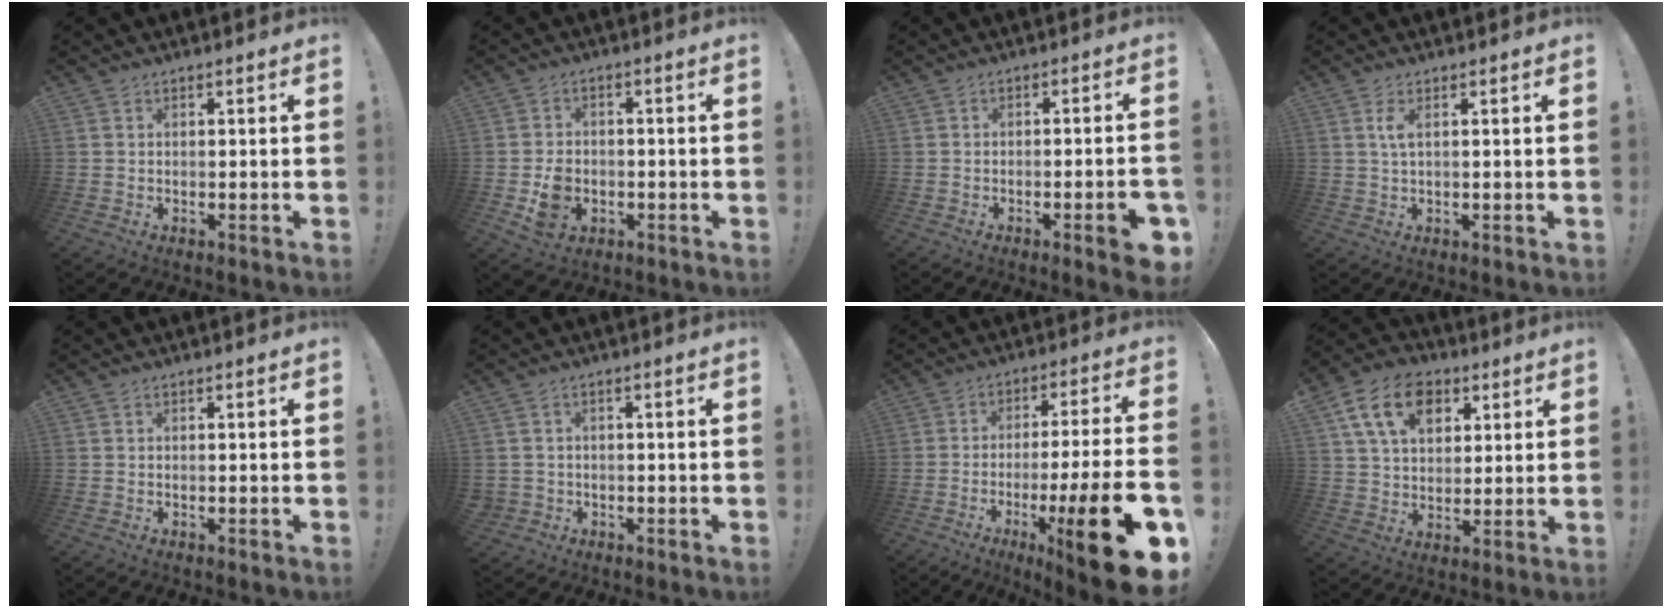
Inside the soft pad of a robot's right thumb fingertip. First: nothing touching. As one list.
[{"total": 8.5, "force": [-2.2, 6.7, 4.7], "torque": [-0.074, 0.013, -0.031]}, {"total": 6.5, "force": [-2.7, 0.7, 5.8], "torque": [-0.086, 0.010, -0.038]}, {"total": 2.9, "force": [0.9, 0.8, 2.6], "torque": [-0.052, 0.001, 0.014]}, {"total": 0.0}, {"total": 2.2, "force": [-0.1, 2.2, 0.4], "torque": [-0.005, 0.003, 0.000]}, {"total": 21.6, "force": [-8.9, 2.6, 19.5], "torque": [-0.306, 0.038, -0.133]}, {"total": 16.0, "force": [6.8, 11.1, 9.2], "torque": [-0.141, -0.016, 0.130]}]